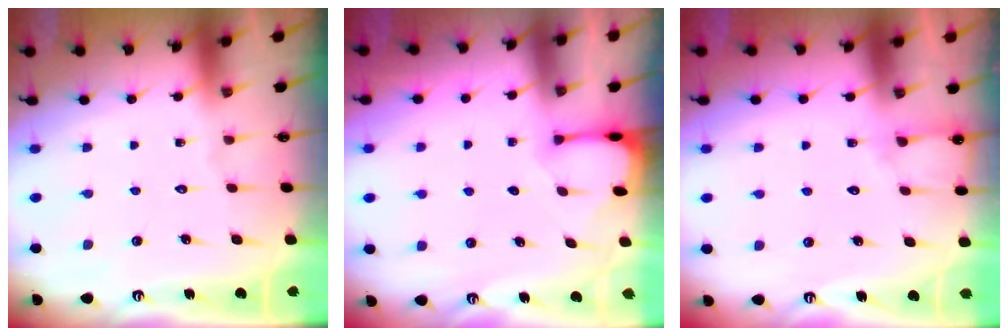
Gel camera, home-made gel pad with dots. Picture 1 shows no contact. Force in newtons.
{"total": 1.2, "press": 1.2, "slide": 0.3}
{"total": 5.3, "press": 5.2, "slide": 0.5}